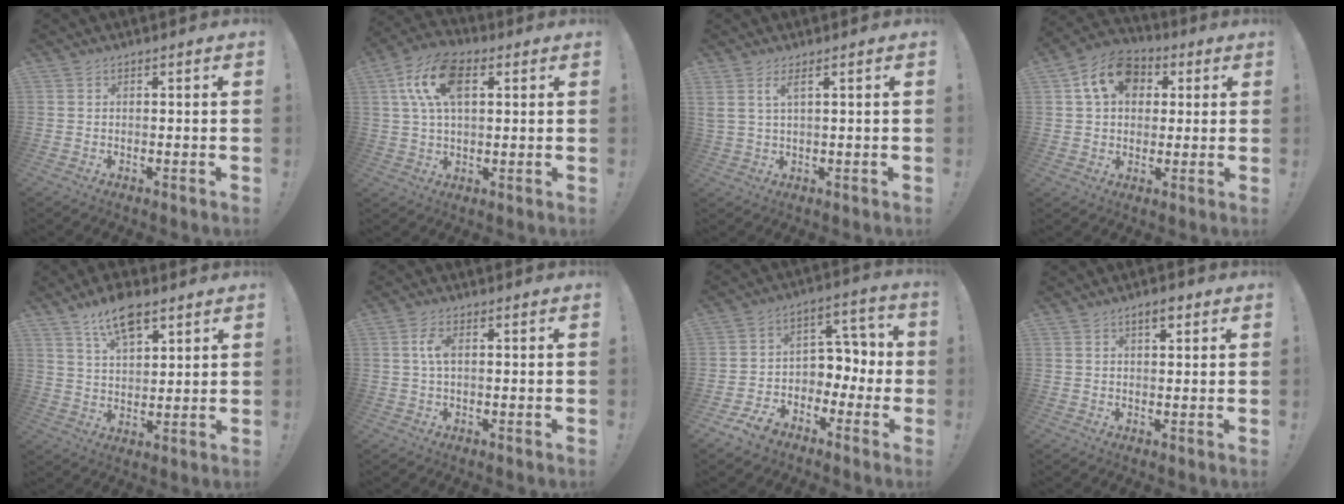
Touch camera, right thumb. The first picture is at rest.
{"total": 14.0, "force": [4.6, 7.7, 10.8], "torque": [-0.208, 0.005, 0.084]}
{"total": 3.7, "force": [1.9, 0.6, 3.0], "torque": [-0.064, -0.002, 0.035]}
{"total": 13.4, "force": [4.9, 10.0, 7.5], "torque": [-0.122, -0.004, 0.098]}
{"total": 11.2, "force": [7.2, 5.1, 6.9], "torque": [-0.110, -0.029, 0.129]}
{"total": 4.3, "force": [0.6, 2.0, 3.8], "torque": [-0.072, 0.003, 0.006]}
{"total": 9.1, "force": [-3.4, 7.5, 3.9], "torque": [-0.058, 0.016, -0.056]}
{"total": 3.4, "force": [2.0, 1.4, 2.4], "torque": [-0.028, -0.007, 0.031]}